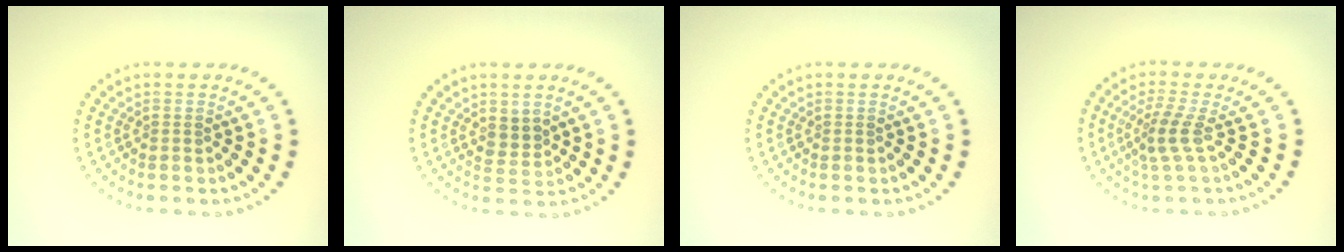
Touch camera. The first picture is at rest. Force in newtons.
{"total": 1.9, "press": 1.6, "slide": 1.1}
{"total": 0.0}
{"total": 2.5, "press": 1.8, "slide": 1.7}